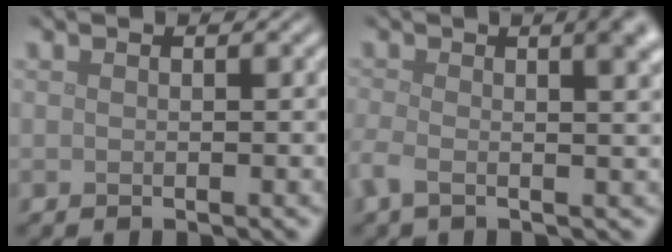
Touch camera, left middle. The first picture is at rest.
{"total": 7.3, "force": [0.5, 3.3, 6.5], "torque": [-0.088, 0.009, -0.004]}